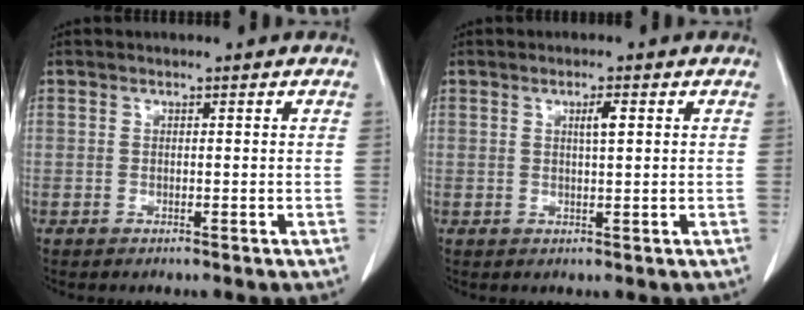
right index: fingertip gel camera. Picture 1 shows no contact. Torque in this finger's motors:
{"motor_torque": [0.23, 0.22, 0.02, 0.03]}